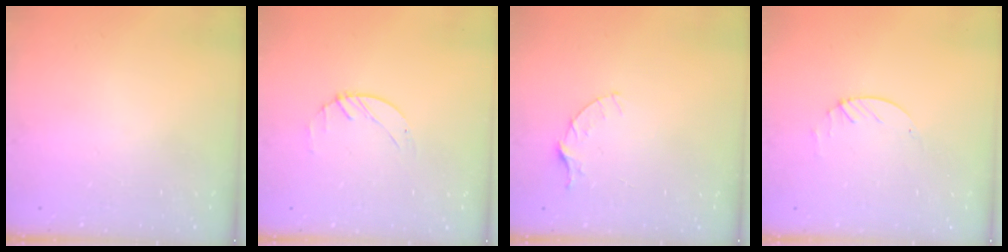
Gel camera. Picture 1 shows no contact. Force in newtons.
{"total": 1.2, "press": 1.2, "slide": 0.2}
{"total": 3.4, "press": 3.4, "slide": 0.4}
{"total": 1.9, "press": 1.9, "slide": 0.3}